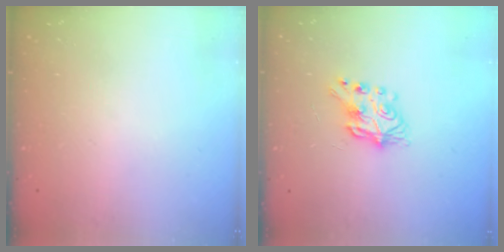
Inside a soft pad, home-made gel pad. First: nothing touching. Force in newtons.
{"total": 7.2, "press": 7.2, "slide": 0.4}